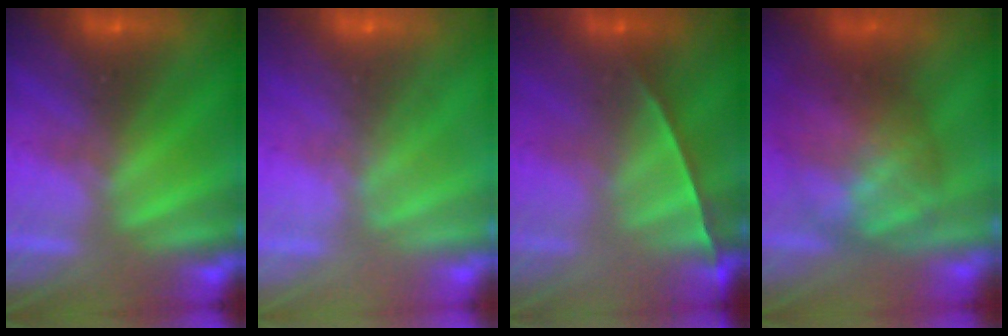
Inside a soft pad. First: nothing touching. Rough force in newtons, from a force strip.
{"total": 7.8}
{"total": 1.4}
{"total": 7.3}